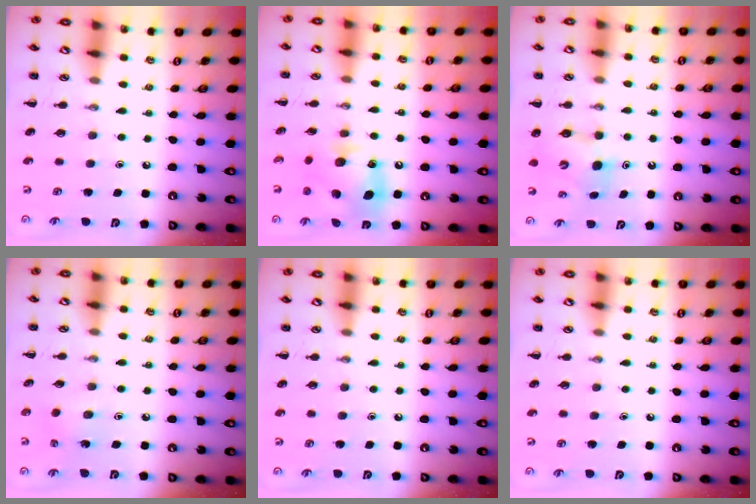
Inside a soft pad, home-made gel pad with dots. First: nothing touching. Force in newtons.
{"total": 13.3, "press": 13.1, "slide": 1.9}
{"total": 6.2, "press": 6.1, "slide": 0.7}
{"total": 2.9, "press": 2.8, "slide": 0.9}
{"total": 0.0}
{"total": 0.0}